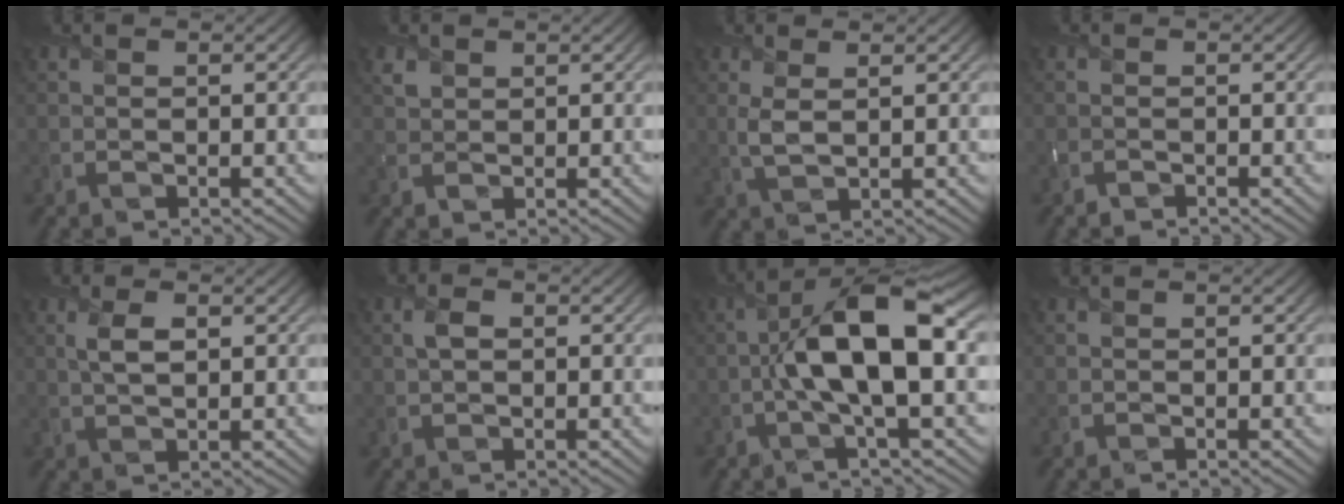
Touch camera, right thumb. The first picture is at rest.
{"total": 1.6, "force": [1.2, 1.0, 0.2], "torque": [-0.006, -0.001, 0.025]}
{"total": 2.7, "force": [1.0, 1.0, 2.4], "torque": [-0.061, -0.002, 0.022]}
{"total": 0.7, "force": [-0.7, 0.1, 0.1], "torque": [-0.002, -0.003, -0.017]}
{"total": 3.1, "force": [0.9, 1.3, 2.6], "torque": [-0.061, 0.000, 0.022]}
{"total": 1.8, "force": [0.3, 1.1, 1.4], "torque": [-0.031, 0.002, 0.006]}
{"total": 12.2, "force": [-0.1, 3.8, 11.6], "torque": [-0.211, 0.011, -0.007]}
{"total": 0.0}